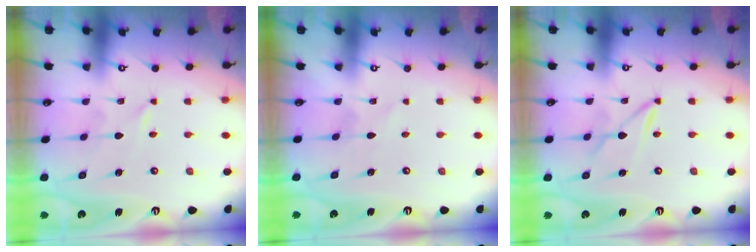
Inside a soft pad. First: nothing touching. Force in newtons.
{"total": 1.4, "press": 1.4, "slide": 0.2}
{"total": 2.0, "press": 2.0, "slide": 0.1}